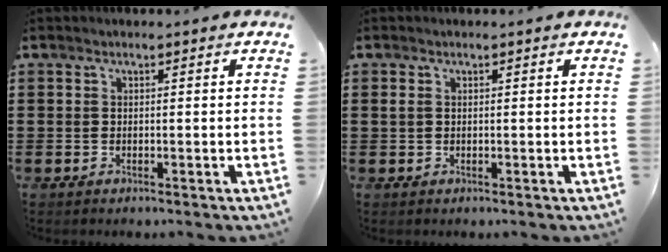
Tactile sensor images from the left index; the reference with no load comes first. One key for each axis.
{"total": 1.0, "fx": 0.3, "fy": 0.5, "fz": 0.8, "tx": -0.024, "ty": 0.001, "tz": 0.002}